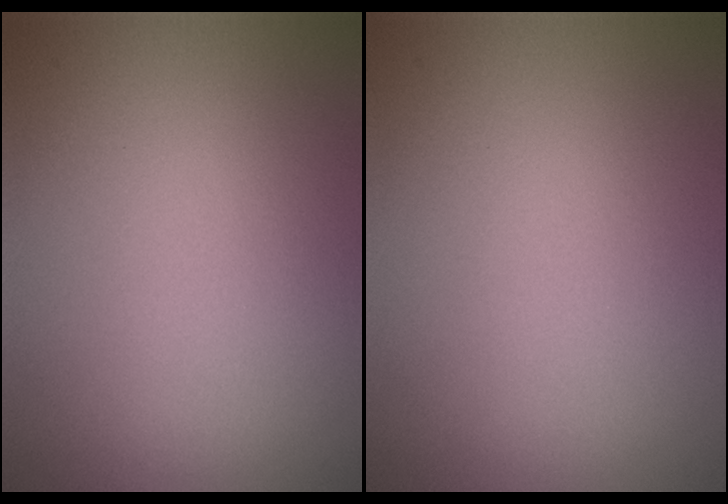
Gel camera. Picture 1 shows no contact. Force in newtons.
{"total": 0.0}